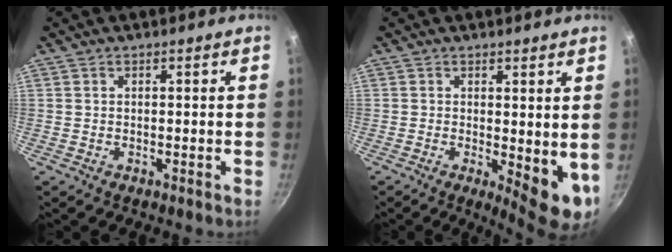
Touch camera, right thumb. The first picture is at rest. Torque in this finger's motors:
{"motor_torque": [-0.57, 0.69, 0.87, -0.25, 0.06]}